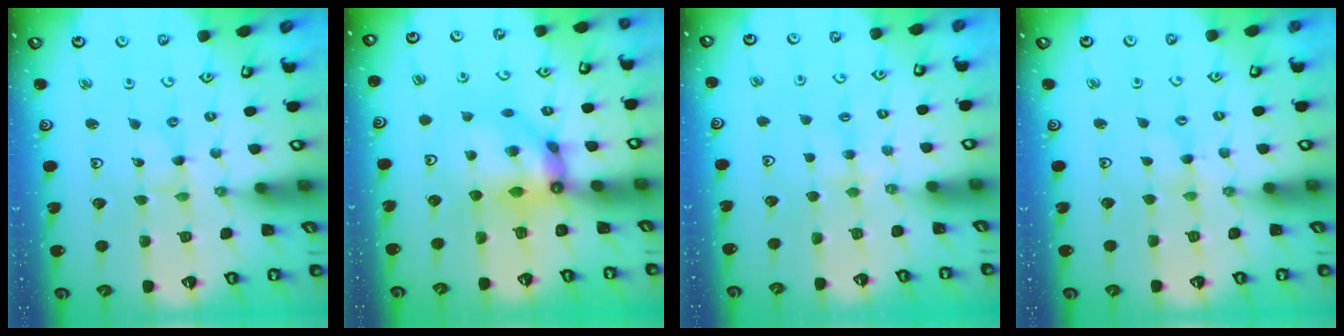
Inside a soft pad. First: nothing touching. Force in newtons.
{"total": 10.2, "press": 10.2, "slide": 1.2}
{"total": 4.0, "press": 4.0, "slide": 0.7}
{"total": 2.0, "press": 2.0, "slide": 0.2}